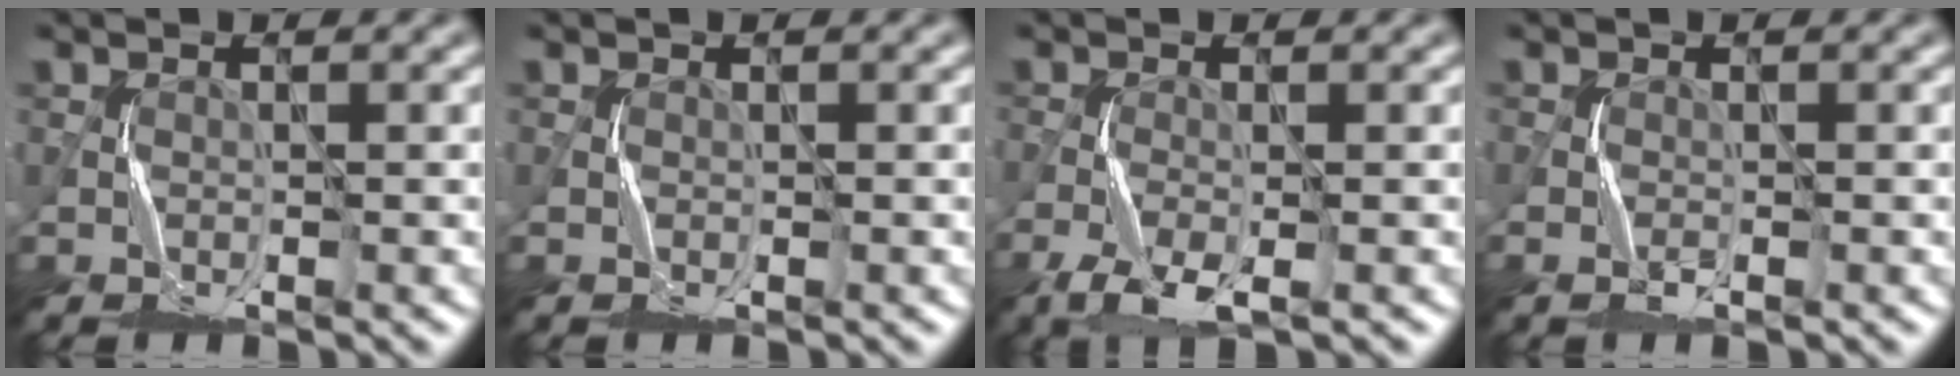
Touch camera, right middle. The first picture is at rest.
{"total": 0.0}
{"total": 3.9, "force": [-2.6, 1.2, 2.7], "torque": [-0.062, -0.011, -0.050]}
{"total": 1.1, "force": [-0.6, 0.4, 0.9], "torque": [-0.021, 0.002, -0.013]}